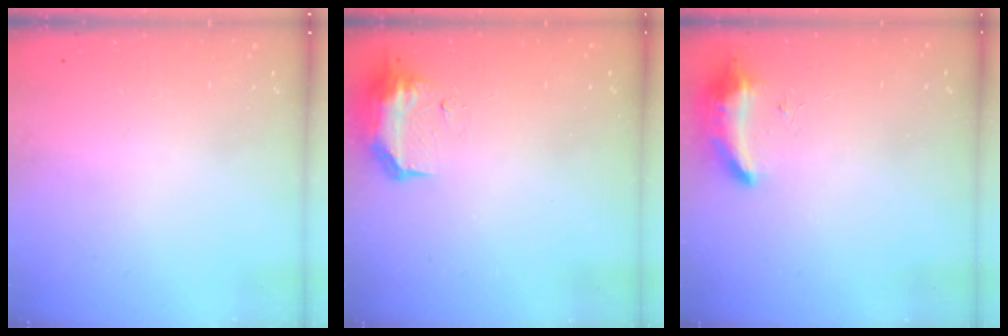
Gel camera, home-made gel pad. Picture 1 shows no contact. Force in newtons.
{"total": 8.4, "press": 8.3, "slide": 1.4}
{"total": 8.9, "press": 8.7, "slide": 1.7}